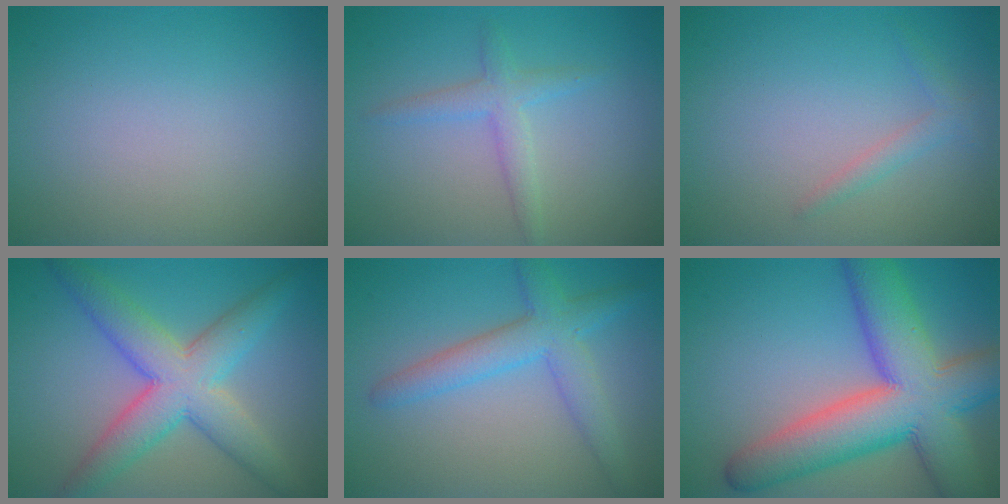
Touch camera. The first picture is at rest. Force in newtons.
{"total": 2.2, "press": 2.2, "slide": 0.1}
{"total": 1.3, "press": 1.3, "slide": 0.0}
{"total": 7.2, "press": 7.2, "slide": 0.1}
{"total": 4.4, "press": 4.4, "slide": 0.0}
{"total": 12.3, "press": 12.3, "slide": 0.5}